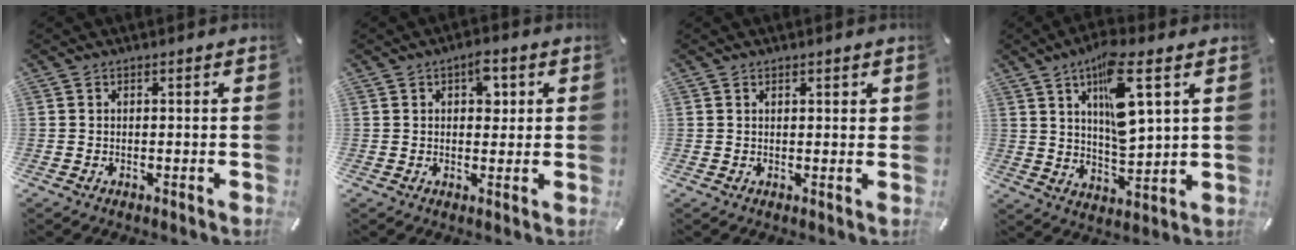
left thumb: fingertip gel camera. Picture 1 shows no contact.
{"total": 4.8, "force": [1.5, 2.9, 3.6], "torque": [-0.036, -0.008, 0.016]}
{"total": 1.4, "force": [0.9, 0.4, 1.0], "torque": [-0.012, -0.003, 0.014]}
{"total": 14.0, "force": [6.1, 4.6, 11.8], "torque": [-0.191, -0.019, 0.100]}